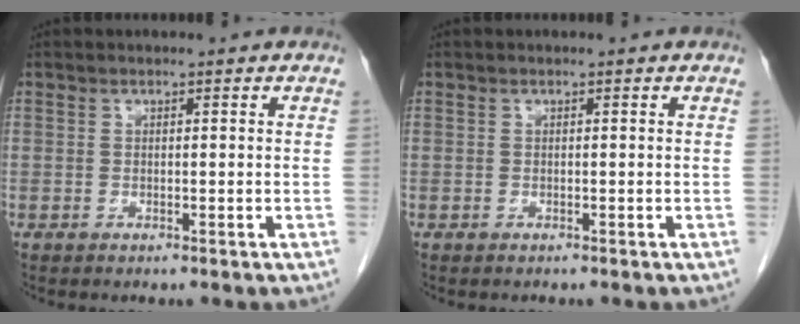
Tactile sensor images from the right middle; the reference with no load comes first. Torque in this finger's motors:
{"motor_torque": [-0.36, -0.03, 0.06, 0.01]}